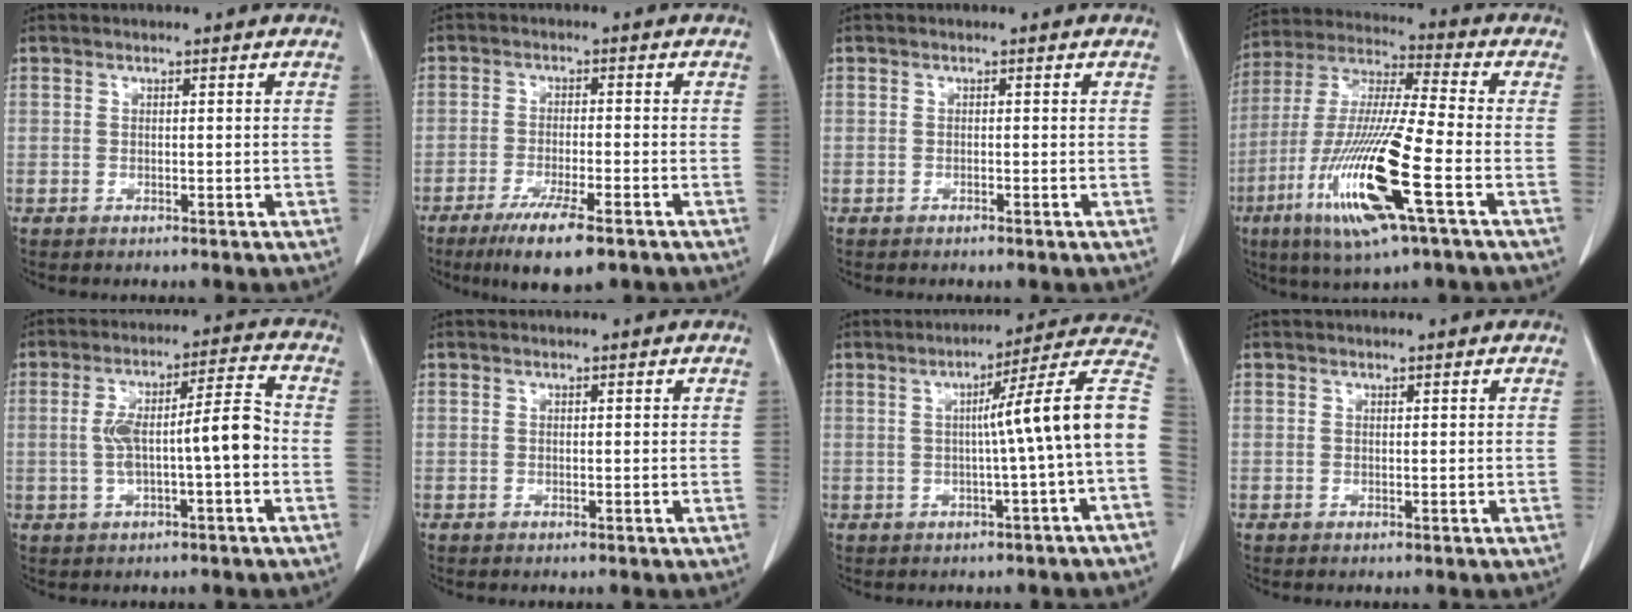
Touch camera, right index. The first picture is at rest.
{"total": 9.0, "force": [-5.9, 1.1, 6.7], "torque": [-0.112, -0.022, -0.092]}
{"total": 0.0}
{"total": 18.3, "force": [-6.7, 0.8, 17.0], "torque": [-0.361, -0.026, -0.128]}
{"total": 9.3, "force": [-1.2, 1.2, 9.1], "torque": [-0.158, 0.031, -0.017]}
{"total": 0.0}
{"total": 11.7, "force": [-0.6, -1.7, 11.6], "torque": [-0.148, 0.027, -0.013]}
{"total": 0.0}